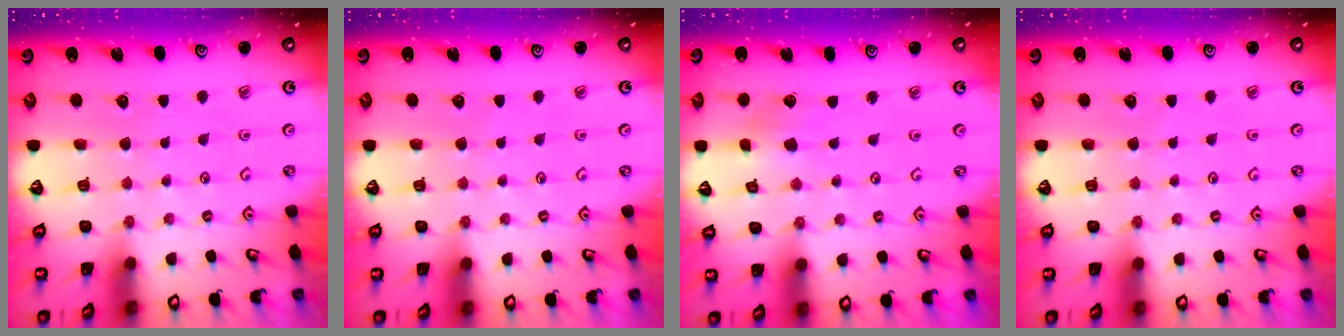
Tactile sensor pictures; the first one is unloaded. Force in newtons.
{"total": 0.0}
{"total": 2.3, "press": 2.3, "slide": 0.3}
{"total": 0.0}